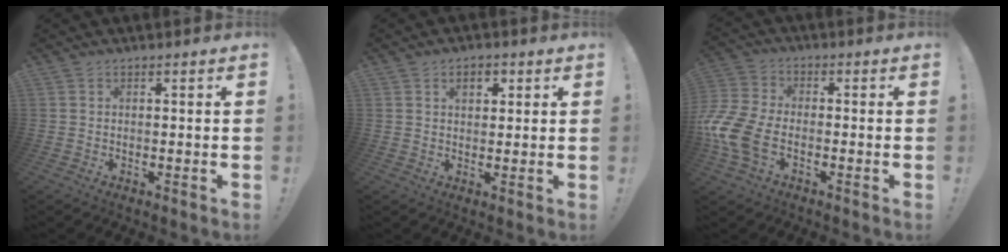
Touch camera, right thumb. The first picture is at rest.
{"total": 4.0, "force": [1.6, 2.6, 2.6], "torque": [-0.031, 0.001, 0.023]}
{"total": 12.9, "force": [-4.9, 8.1, 8.8], "torque": [-0.197, 0.024, -0.086]}